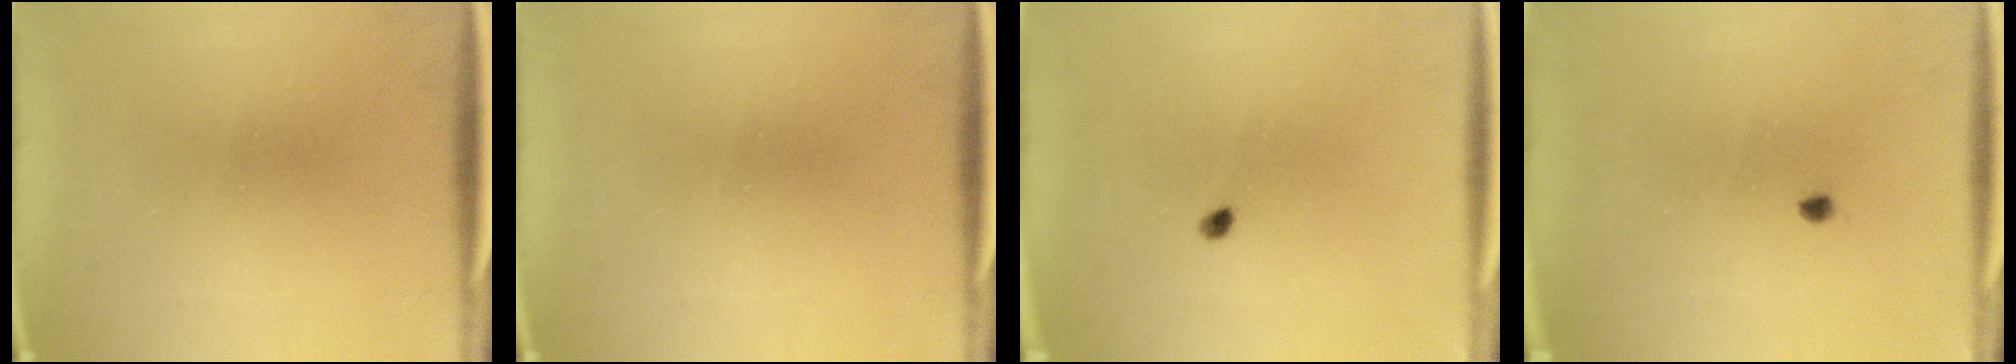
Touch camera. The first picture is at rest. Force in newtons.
{"total": 0.0}
{"total": 0.9}
{"total": 0.7}